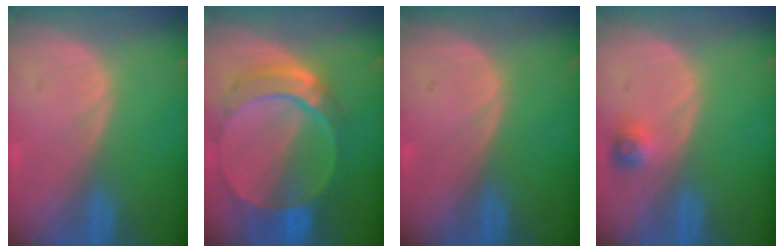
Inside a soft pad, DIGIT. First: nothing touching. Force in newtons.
{"total": 9.4, "press": 8.3, "slide": 4.4}
{"total": 0.0}
{"total": 2.5, "press": 2.3, "slide": 1.0}